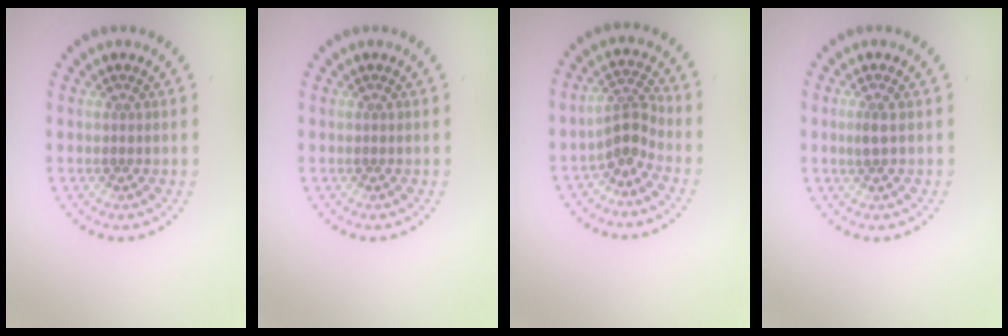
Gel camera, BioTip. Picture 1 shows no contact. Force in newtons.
{"total": 0.0}
{"total": 2.6, "press": 1.8, "slide": 1.8}
{"total": 1.1, "press": 1.0, "slide": 0.5}